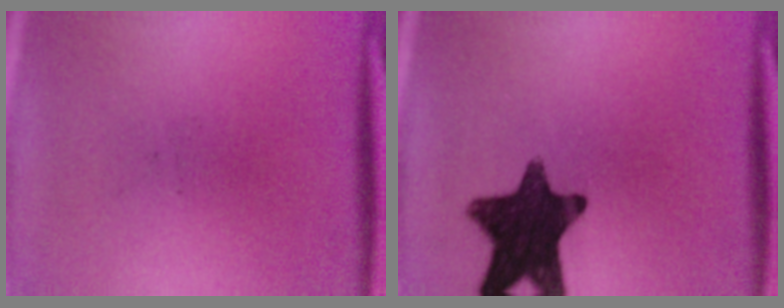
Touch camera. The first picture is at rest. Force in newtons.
{"total": 14.3}